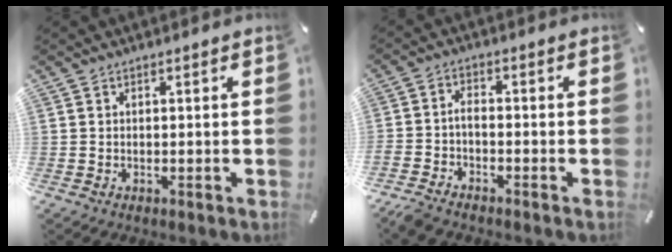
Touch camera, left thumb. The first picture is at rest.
{"total": 3.8, "force": [-3.0, 1.1, 2.0], "torque": [-0.056, 0.005, -0.063]}